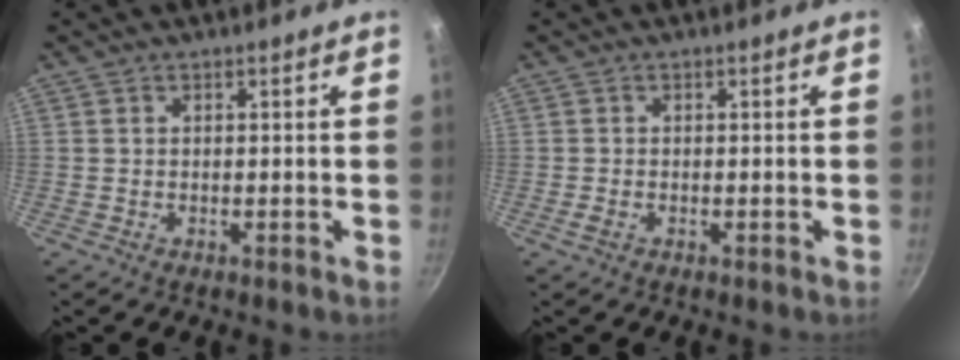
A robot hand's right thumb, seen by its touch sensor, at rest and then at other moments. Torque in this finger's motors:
{"motor_torque": [-0.01, -0.36, -0.26, 0.26, 0.00]}